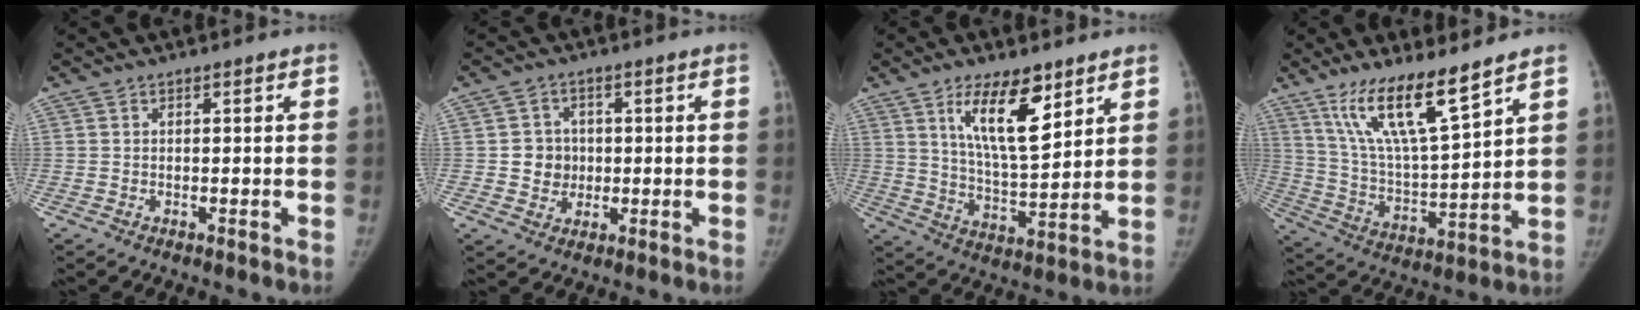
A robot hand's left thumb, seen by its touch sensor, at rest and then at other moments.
{"total": 5.3, "force": [0.1, 5.0, 1.8], "torque": [-0.002, 0.006, 0.002]}
{"total": 12.7, "force": [7.0, 4.4, 9.6], "torque": [-0.141, -0.050, 0.132]}
{"total": 15.3, "force": [10.4, 2.6, 10.9], "torque": [-0.190, -0.062, 0.209]}